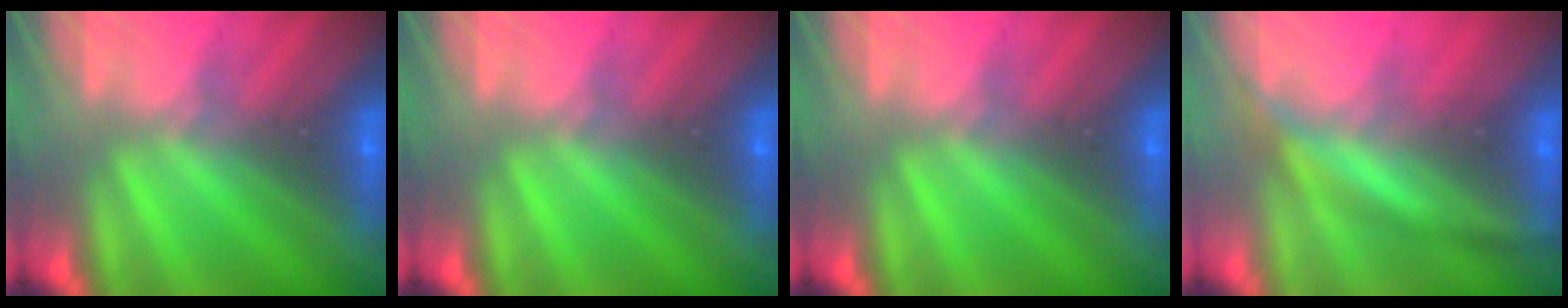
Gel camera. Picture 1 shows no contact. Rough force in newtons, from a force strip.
{"total": 0.0}
{"total": 0.0}
{"total": 3.6}